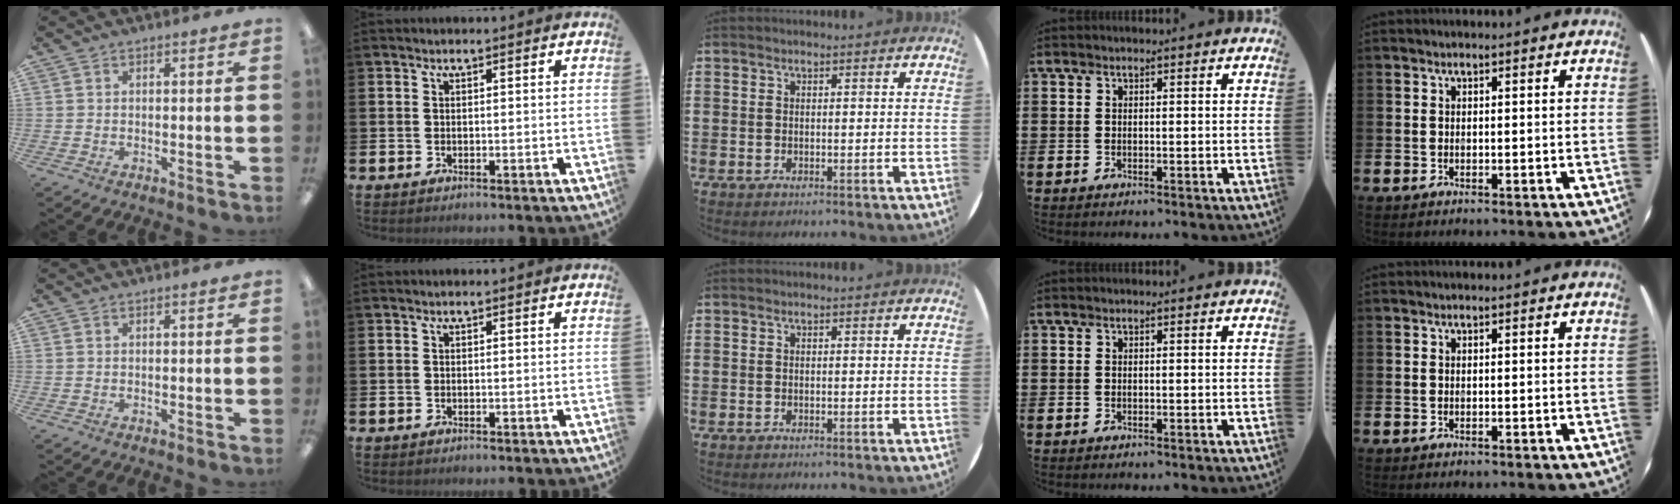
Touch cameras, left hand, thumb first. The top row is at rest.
{}